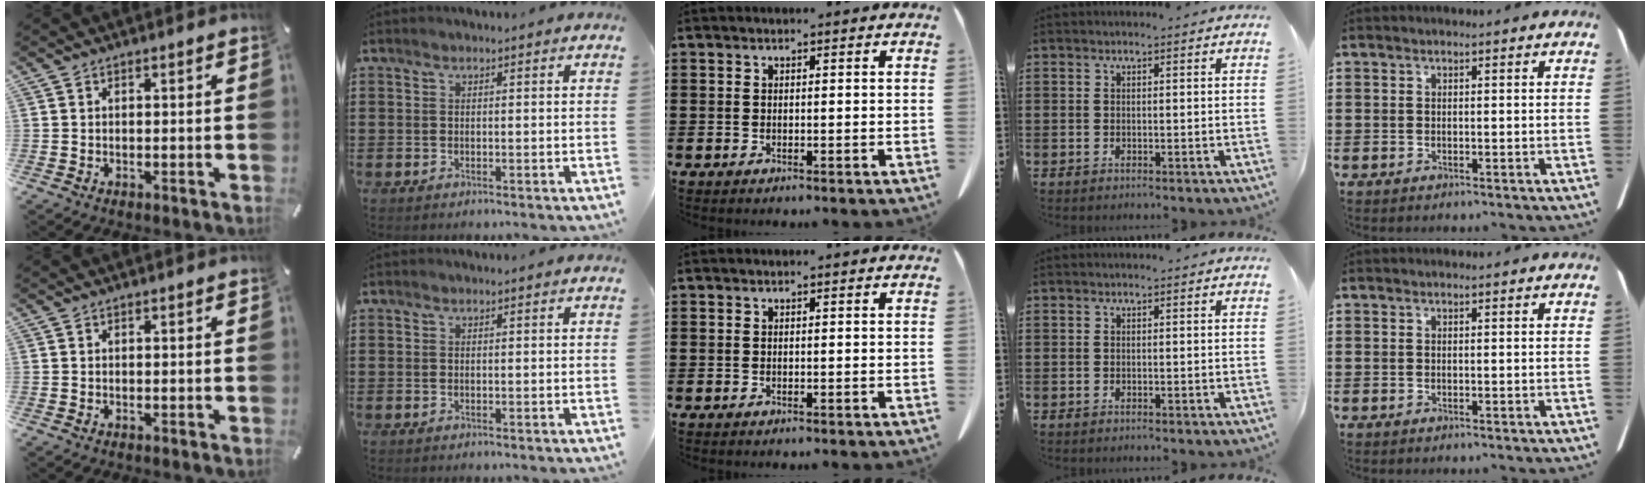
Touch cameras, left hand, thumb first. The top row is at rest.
{}